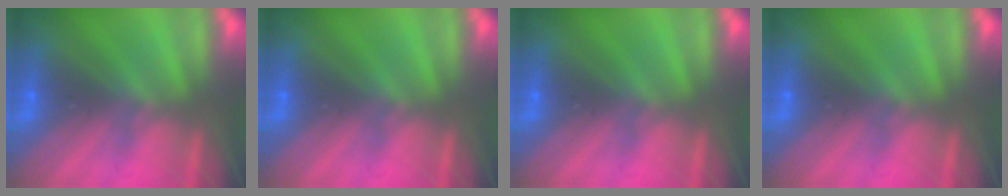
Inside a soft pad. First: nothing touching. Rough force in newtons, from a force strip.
{"total": 0.0}
{"total": 0.0}
{"total": 0.0}